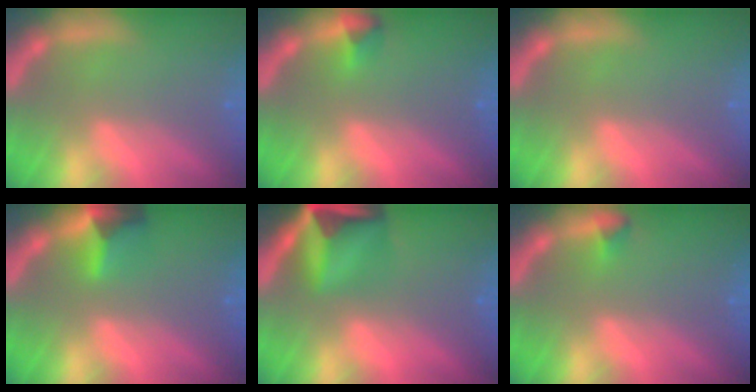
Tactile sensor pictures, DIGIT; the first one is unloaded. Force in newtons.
{"total": 1.4}
{"total": 0.0}
{"total": 3.9}
{"total": 9.0}
{"total": 0.9}